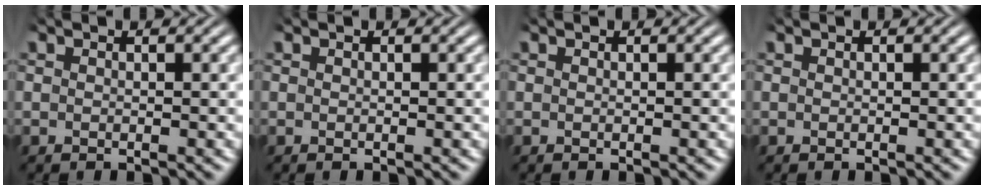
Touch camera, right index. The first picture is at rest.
{"total": 0.0}
{"total": 0.0}
{"total": 0.0}